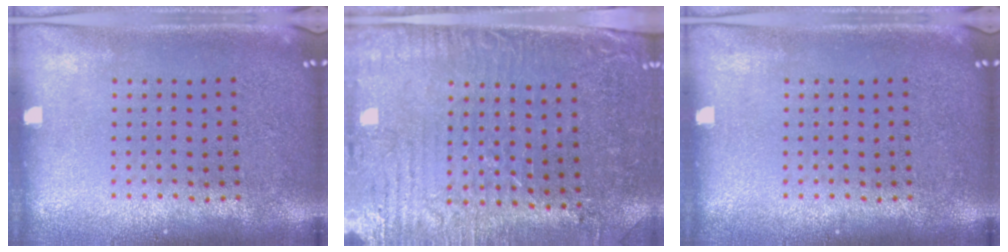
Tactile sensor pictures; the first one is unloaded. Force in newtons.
{"total": 3.2, "press": 2.8, "slide": 1.6}
{"total": 0.0}